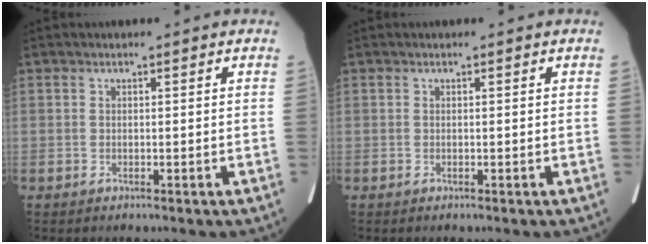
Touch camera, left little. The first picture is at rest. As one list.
[{"total": 0.0}]